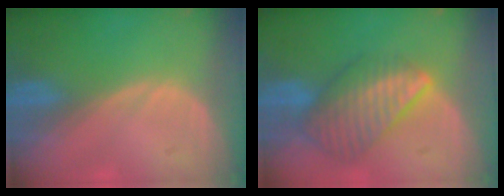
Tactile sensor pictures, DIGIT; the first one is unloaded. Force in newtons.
{"total": 8.6, "press": 7.5, "slide": 4.1}